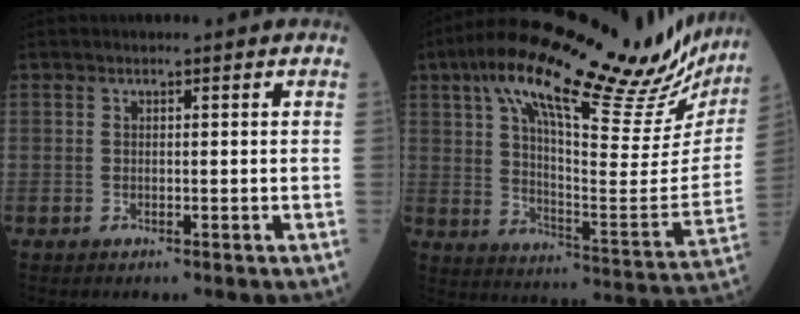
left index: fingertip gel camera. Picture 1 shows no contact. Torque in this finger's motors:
{"motor_torque": [1.06, -1.08, 0.82, 0.21]}